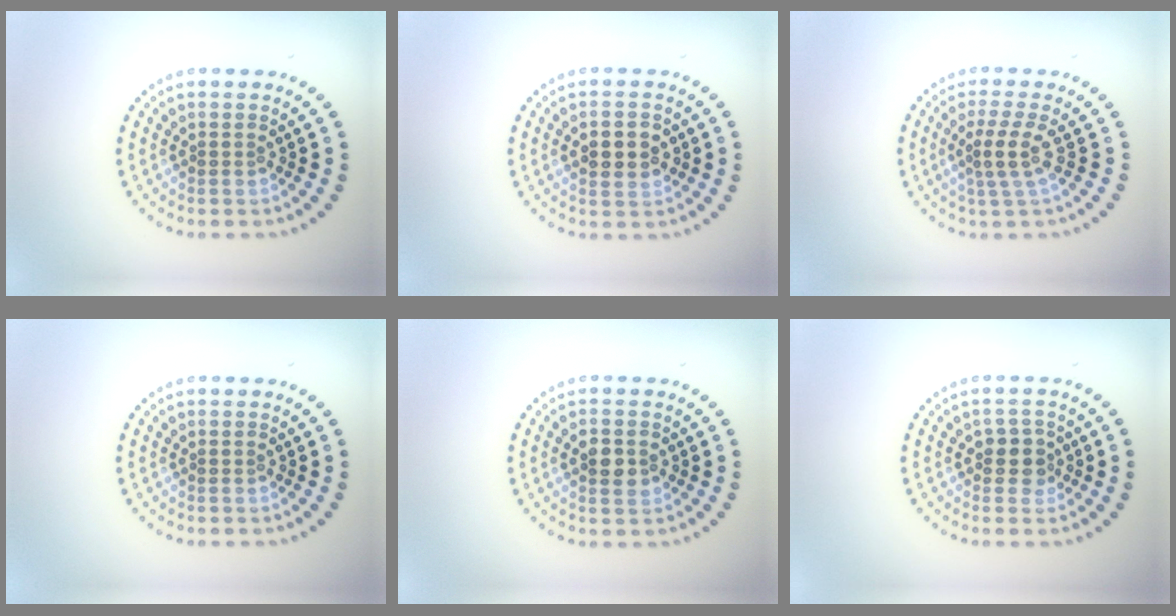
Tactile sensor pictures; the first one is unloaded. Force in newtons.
{"total": 3.5, "press": 3.5, "slide": 0.2}
{"total": 2.5, "press": 1.9, "slide": 1.7}
{"total": 0.0}
{"total": 2.6, "press": 2.6, "slide": 0.1}
{"total": 2.0, "press": 1.8, "slide": 0.9}